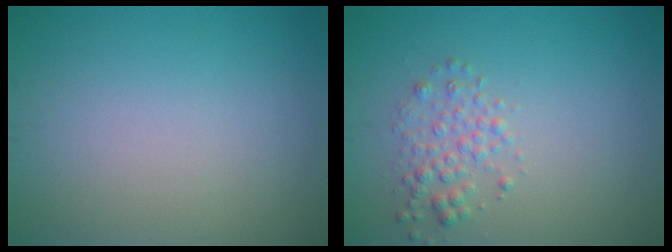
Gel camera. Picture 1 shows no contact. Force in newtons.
{"total": 2.0, "press": 2.0, "slide": 0.1}